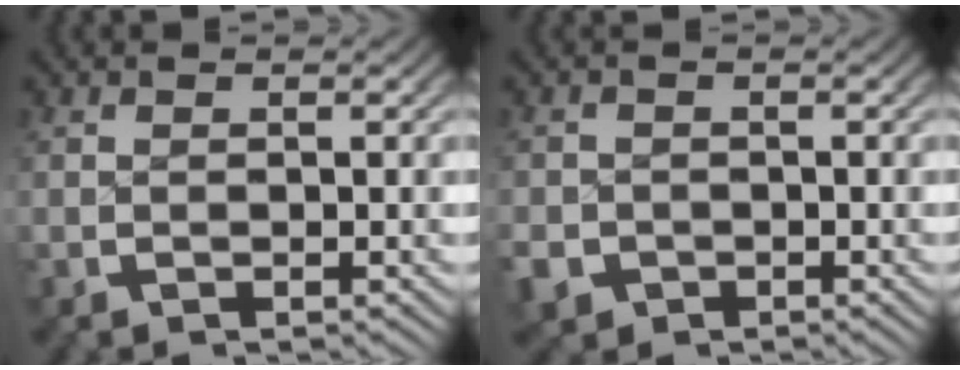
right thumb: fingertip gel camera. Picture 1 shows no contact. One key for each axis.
{"total": 3.5, "fx": -1.9, "fy": 2.8, "fz": 0.7, "tx": -0.026, "ty": -0.019, "tz": -0.028}